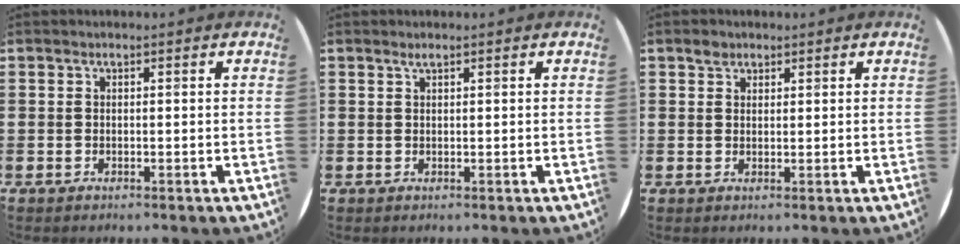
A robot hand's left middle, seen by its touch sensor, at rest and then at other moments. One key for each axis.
{"total": 0.6, "fx": 0.4, "fy": 0.0, "fz": 0.4, "tx": -0.008, "ty": -0.001, "tz": 0.008}
{"total": 1.6, "fx": 1.3, "fy": 0.9, "fz": 0.3, "tx": 0.009, "ty": -0.002, "tz": 0.021}